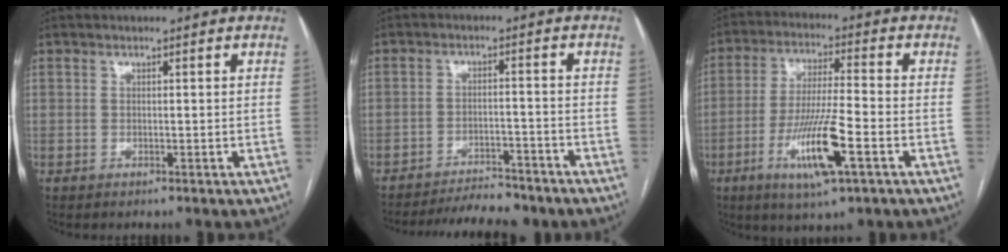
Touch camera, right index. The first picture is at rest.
{"total": 10.4, "force": [-9.6, 1.7, 3.4], "torque": [-0.047, -0.005, -0.137]}
{"total": 12.0, "force": [-4.6, 0.9, 11.0], "torque": [-0.211, -0.016, -0.083]}